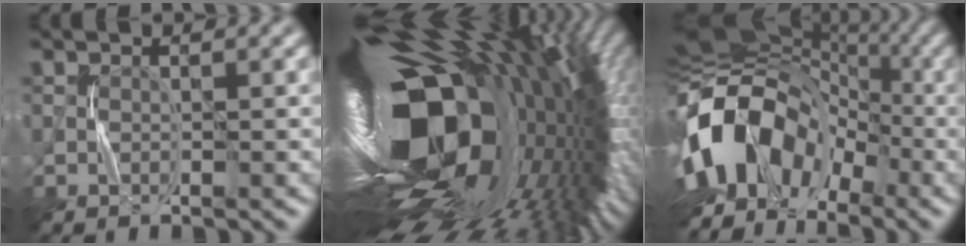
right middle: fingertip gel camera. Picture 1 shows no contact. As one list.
[{"total": 20.0, "force": [-0.1, 10.1, 17.2], "torque": [-0.279, -0.030, -0.009]}, {"total": 13.2, "force": [-4.4, 8.9, 8.8], "torque": [-0.165, -0.018, -0.083]}]